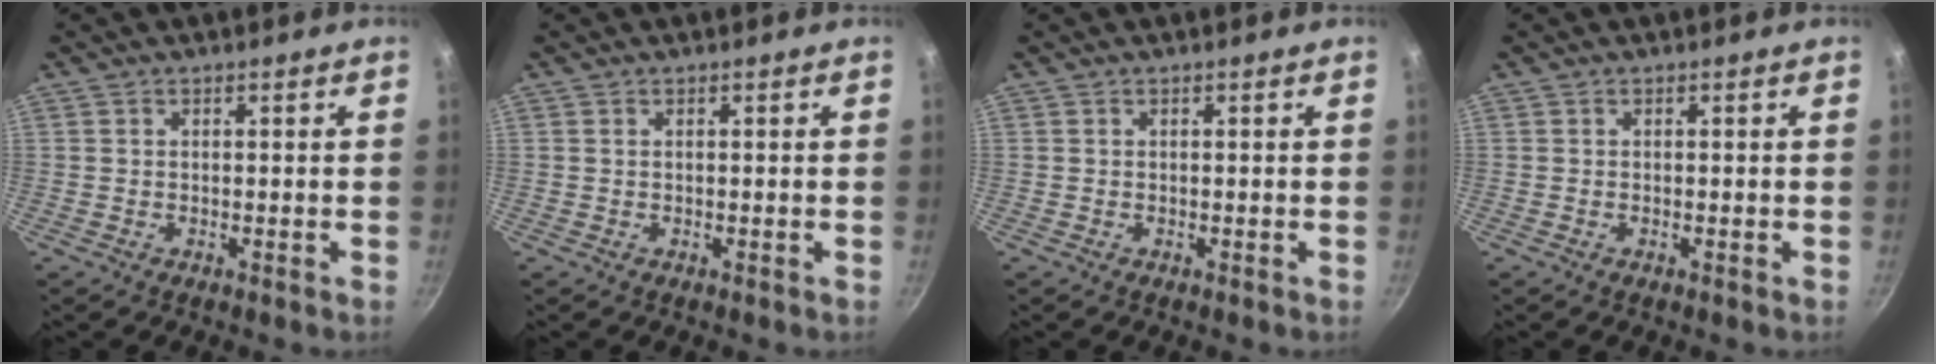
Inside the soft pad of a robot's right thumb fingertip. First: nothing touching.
{"total": 0.0}
{"total": 0.0}
{"total": 0.0}